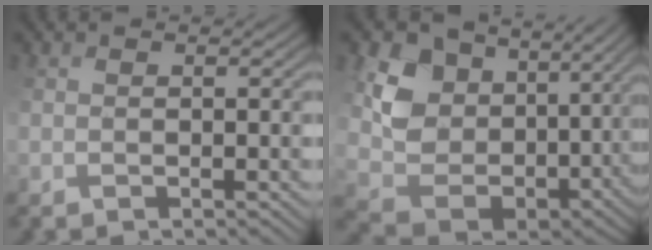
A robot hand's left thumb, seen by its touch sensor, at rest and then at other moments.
{"total": 12.8, "force": [5.2, 9.5, 6.8], "torque": [-0.163, -0.003, 0.117]}